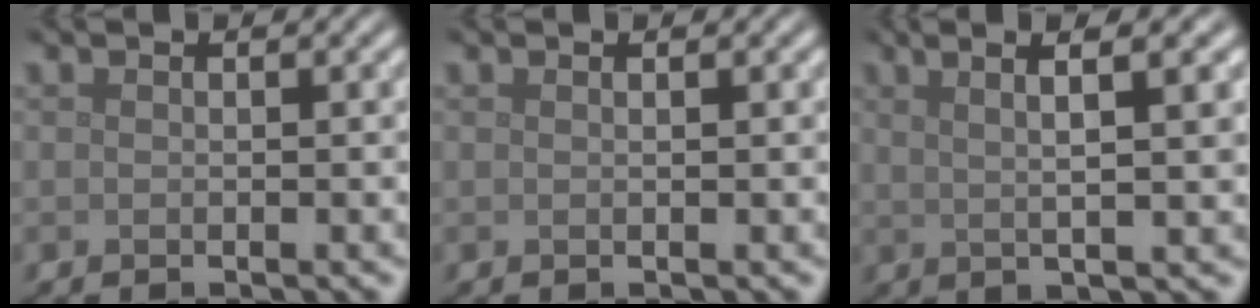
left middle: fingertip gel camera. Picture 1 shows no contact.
{"total": 0.5, "force": [0.3, 0.2, 0.4], "torque": [-0.002, 0.002, 0.003]}
{"total": 6.7, "force": [2.9, 1.6, 5.8], "torque": [-0.071, 0.022, 0.024]}